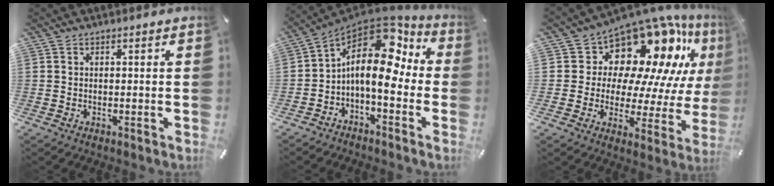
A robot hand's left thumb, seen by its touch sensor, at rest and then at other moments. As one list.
[{"total": 13.9, "force": [2.1, 8.0, 11.1], "torque": [-0.184, -0.033, 0.033]}, {"total": 14.9, "force": [11.2, 7.8, 5.8], "torque": [-0.091, -0.125, 0.188]}]